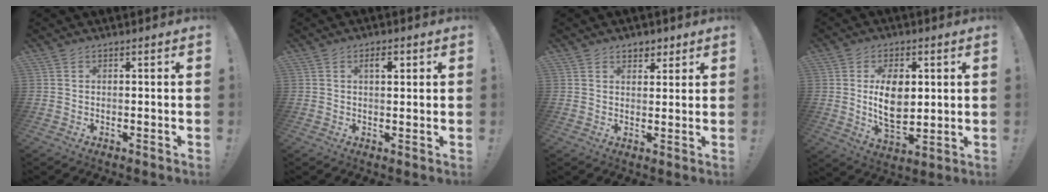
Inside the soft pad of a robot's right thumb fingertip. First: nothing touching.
{"total": 3.3, "force": [1.3, 1.2, 2.8], "torque": [-0.035, -0.003, 0.016]}
{"total": 4.0, "force": [2.7, 2.8, 1.1], "torque": [-0.007, -0.011, 0.047]}
{"total": 11.8, "force": [1.6, 7.1, 9.4], "torque": [-0.160, -0.016, 0.021]}